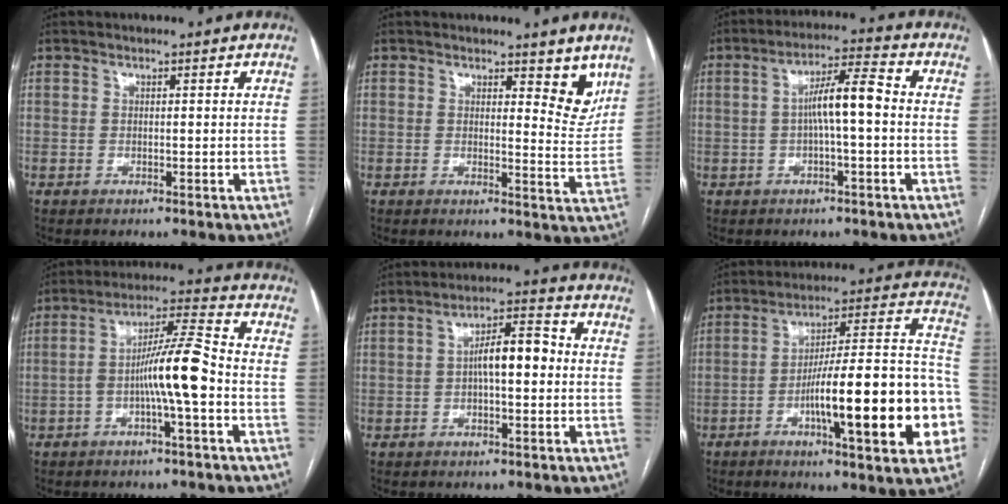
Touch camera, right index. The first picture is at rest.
{"total": 5.0, "force": [3.5, 1.7, 3.2], "torque": [-0.027, -0.021, 0.037]}
{"total": 7.0, "force": [-0.2, 0.7, 7.0], "torque": [-0.123, 0.021, -0.004]}
{"total": 9.6, "force": [-2.3, 0.5, 9.3], "torque": [-0.166, 0.021, -0.044]}
{"total": 6.8, "force": [-0.1, 2.0, 6.5], "torque": [-0.113, 0.027, -0.003]}
{"total": 23.8, "force": [-6.8, 3.4, 22.6], "torque": [-0.257, 0.022, -0.093]}